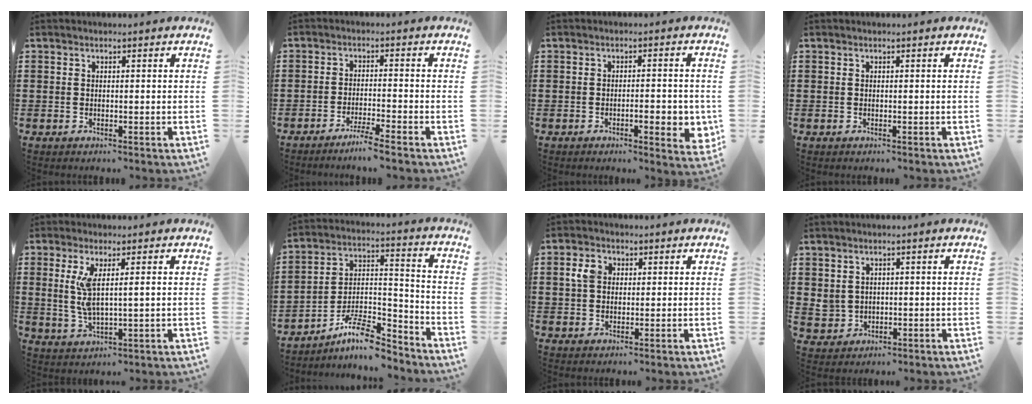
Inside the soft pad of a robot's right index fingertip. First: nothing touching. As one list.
[{"total": 3.2, "force": [-2.7, -0.5, 1.5], "torque": [-0.033, -0.004, -0.053]}, {"total": 4.5, "force": [-1.3, 1.4, 4.1], "torque": [-0.051, -0.002, -0.024]}, {"total": 0.0}, {"total": 5.1, "force": [1.2, 1.0, 4.9], "torque": [-0.105, -0.004, 0.017]}, {"total": 10.3, "force": [-8.5, 2.6, 5.3], "torque": [-0.089, 0.027, -0.160]}, {"total": 3.1, "force": [0.8, 2.3, 2.0], "torque": [-0.046, 0.012, 0.013]}, {"total": 2.4, "force": [0.9, 2.2, 0.5], "torque": [-0.020, 0.008, 0.017]}]